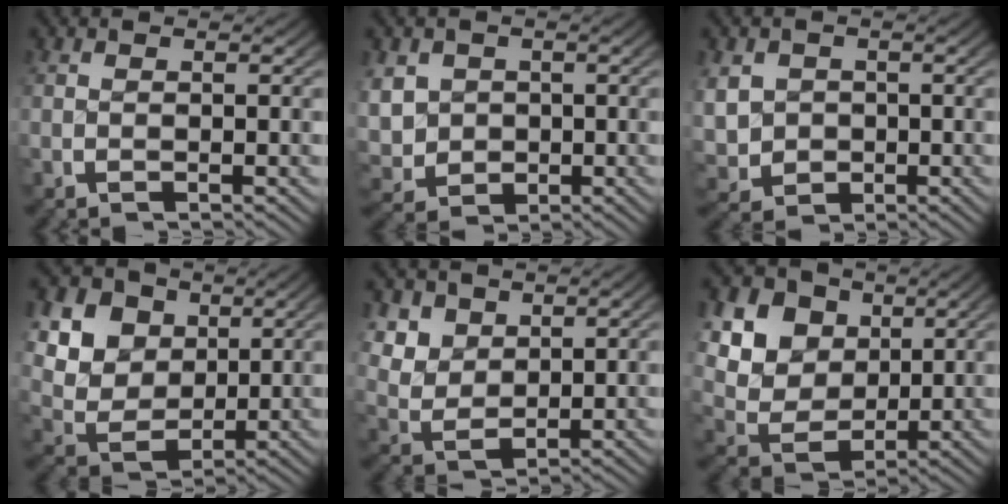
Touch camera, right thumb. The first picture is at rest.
{"total": 7.1, "force": [-0.4, 6.1, 3.6], "torque": [-0.099, -0.038, 0.011]}
{"total": 6.4, "force": [-0.5, 5.5, 3.2], "torque": [-0.084, -0.031, 0.008]}
{"total": 12.5, "force": [1.2, 10.3, 7.1], "torque": [-0.166, -0.028, 0.017]}
{"total": 6.6, "force": [1.1, 5.3, 3.8], "torque": [-0.100, -0.027, 0.033]}
{"total": 13.8, "force": [1.2, 11.4, 7.8], "torque": [-0.179, -0.028, 0.014]}